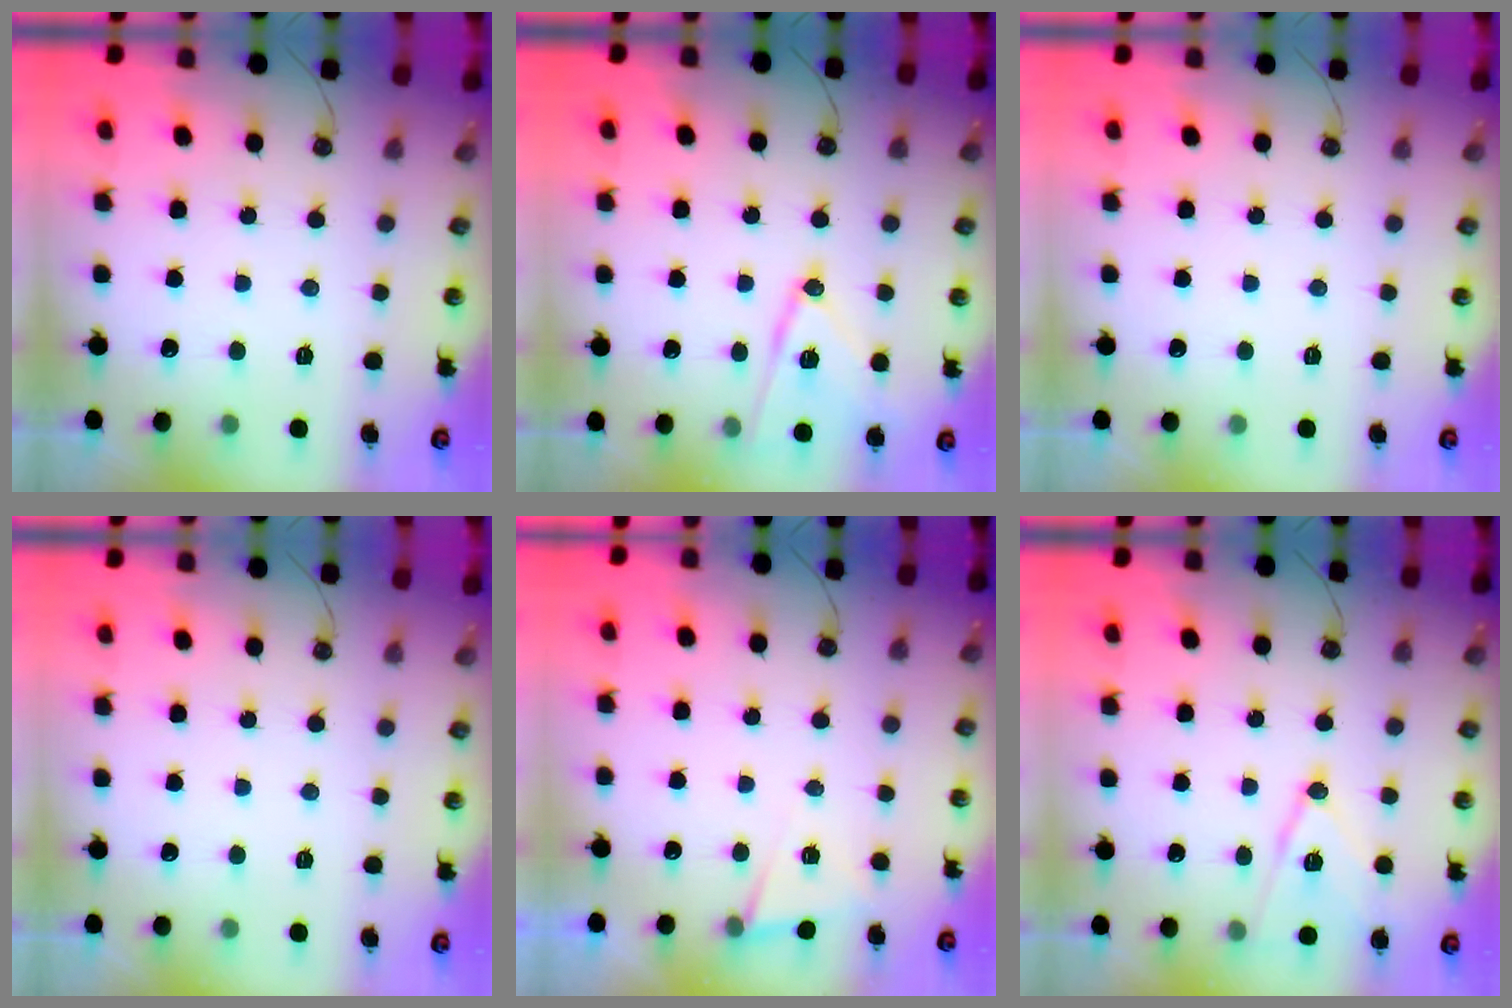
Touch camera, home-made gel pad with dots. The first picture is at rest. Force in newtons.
{"total": 13.6, "press": 13.2, "slide": 3.0}
{"total": 0.0}
{"total": 0.0}
{"total": 3.0, "press": 2.7, "slide": 1.2}
{"total": 12.6, "press": 12.3, "slide": 2.4}